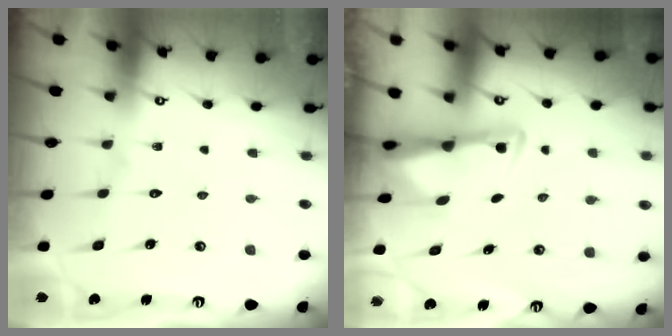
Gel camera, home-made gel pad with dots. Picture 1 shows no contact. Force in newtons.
{"total": 2.7, "press": 2.6, "slide": 0.5}